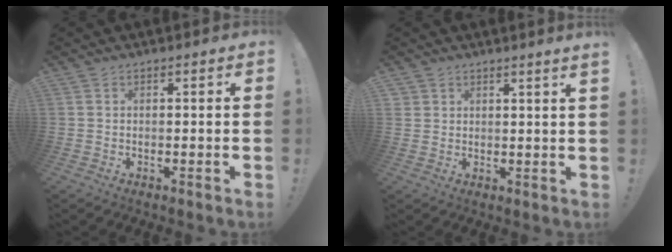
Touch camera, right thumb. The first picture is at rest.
{"total": 2.3, "force": [2.2, 0.2, 0.4], "torque": [-0.001, -0.019, 0.039]}